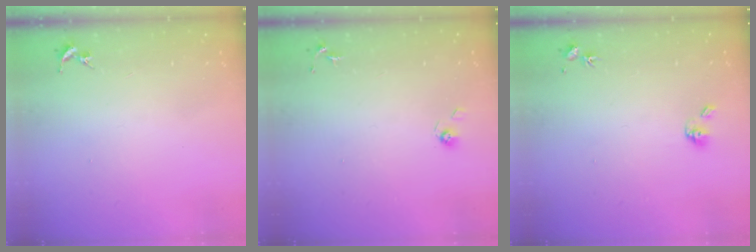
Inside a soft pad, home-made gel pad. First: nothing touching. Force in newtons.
{"total": 3.8, "press": 3.3, "slide": 1.8}
{"total": 5.8, "press": 5.3, "slide": 2.3}